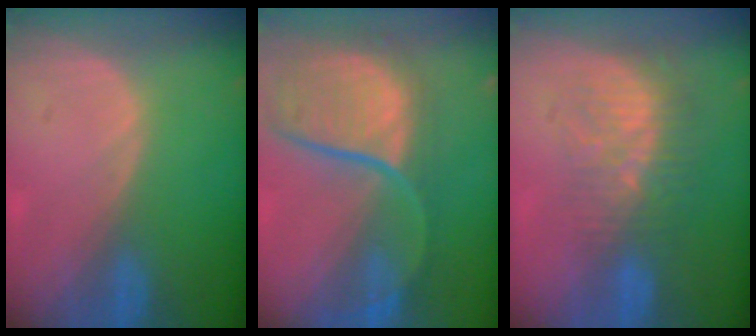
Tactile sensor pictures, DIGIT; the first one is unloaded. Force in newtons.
{"total": 12.0, "press": 9.9, "slide": 6.8}
{"total": 8.9, "press": 7.5, "slide": 4.9}